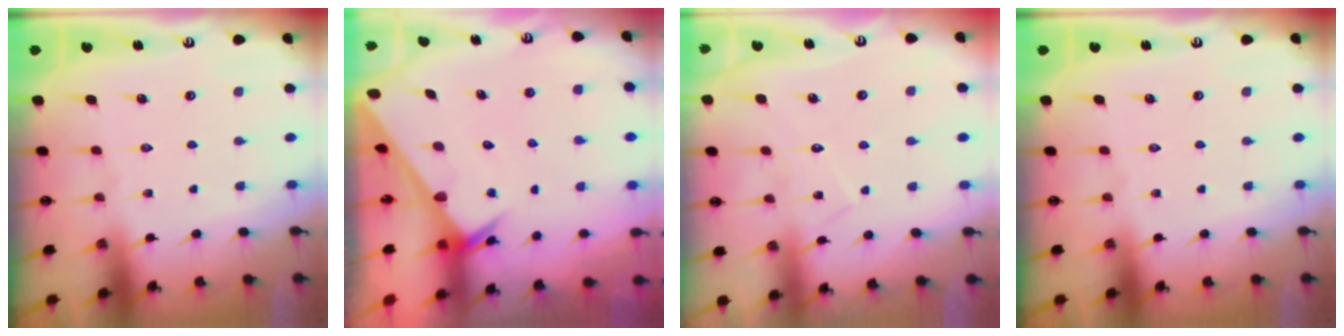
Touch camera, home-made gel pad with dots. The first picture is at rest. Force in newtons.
{"total": 2.5, "press": 2.5, "slide": 0.1}
{"total": 7.7, "press": 7.7, "slide": 0.4}
{"total": 0.0}